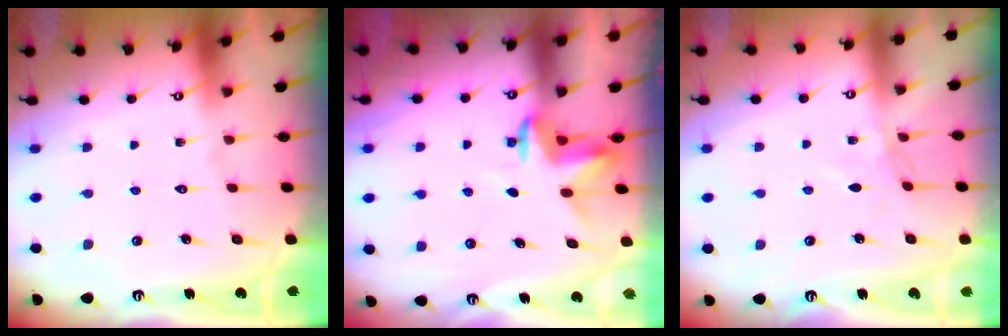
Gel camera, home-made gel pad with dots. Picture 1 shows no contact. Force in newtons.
{"total": 4.0, "press": 4.0, "slide": 0.2}
{"total": 3.4, "press": 3.4, "slide": 0.3}